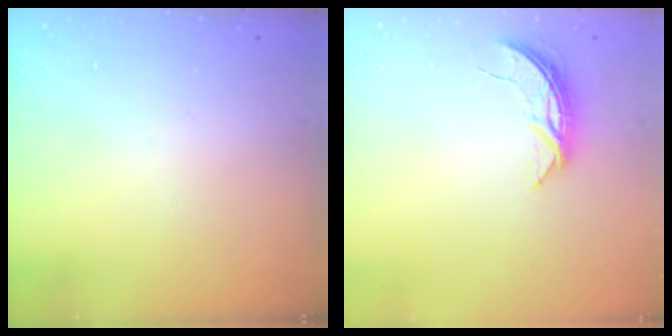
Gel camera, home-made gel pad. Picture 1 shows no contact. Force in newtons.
{"total": 5.9, "press": 5.8, "slide": 0.5}